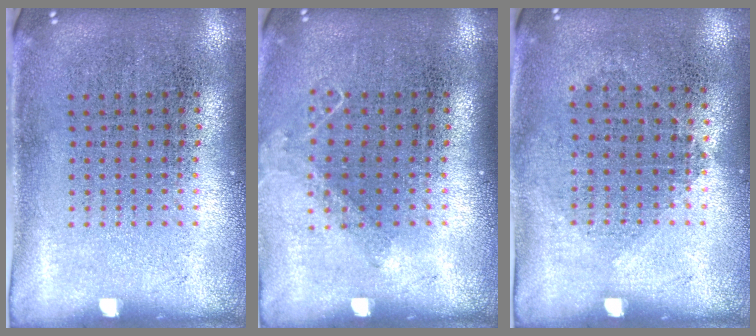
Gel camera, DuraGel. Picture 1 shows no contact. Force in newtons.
{"total": 0.9, "press": 0.9, "slide": 0.1}
{"total": 1.0, "press": 0.9, "slide": 0.5}